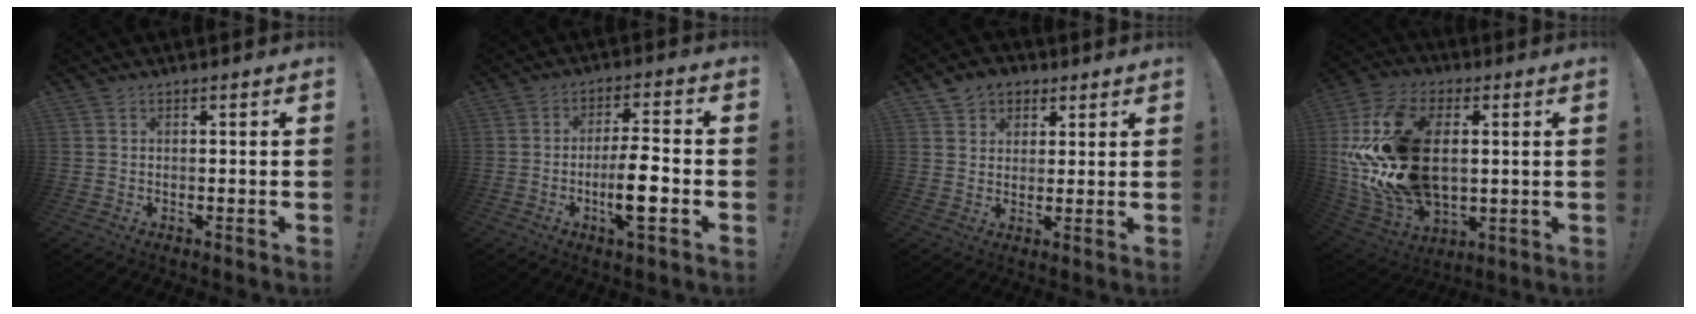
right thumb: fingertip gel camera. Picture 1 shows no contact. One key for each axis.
{"total": 10.7, "fx": -3.1, "fy": 2.4, "fz": 9.9, "tx": -0.168, "ty": 0.003, "tz": -0.060}
{"total": 5.6, "fx": 2.5, "fy": 4.9, "fz": 1.0, "tx": -0.010, "ty": -0.013, "tz": 0.049}
{"total": 25.5, "fx": 2.0, "fy": 16.3, "fz": 19.4, "tx": -0.382, "ty": 0.010, "tz": 0.049}